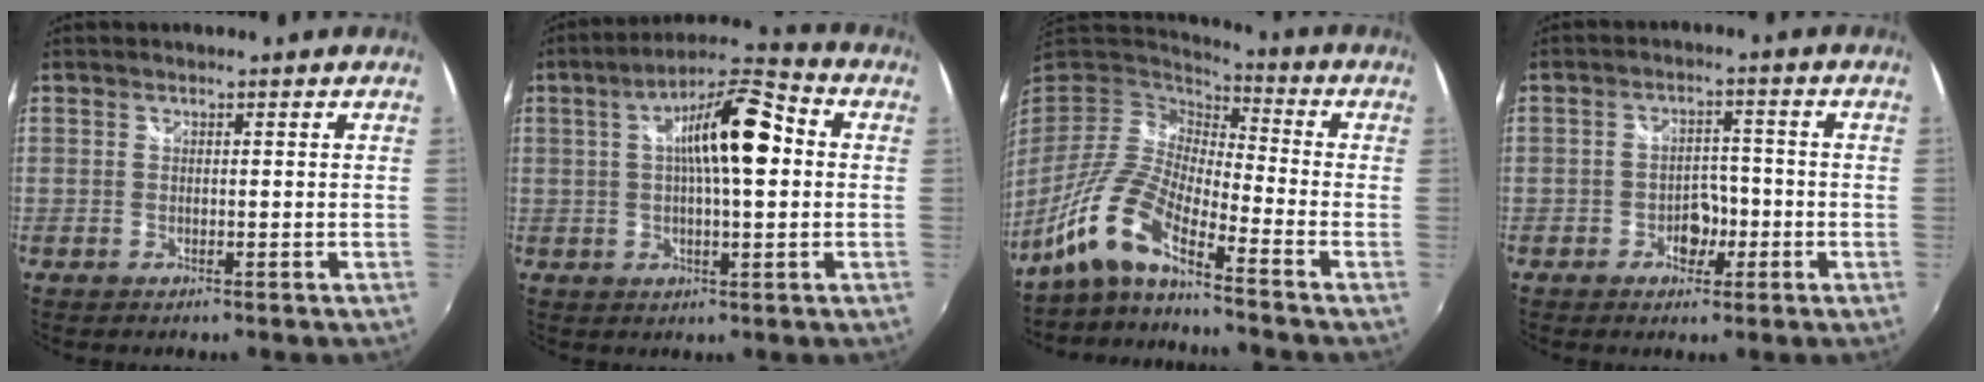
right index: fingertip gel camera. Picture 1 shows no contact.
{"total": 12.7, "force": [1.8, 3.3, 12.2], "torque": [-0.204, 0.022, 0.022]}
{"total": 11.8, "force": [-8.7, 2.2, 7.7], "torque": [-0.155, 0.001, -0.184]}
{"total": 4.7, "force": [-2.1, 3.5, 2.4], "torque": [-0.040, 0.009, -0.030]}